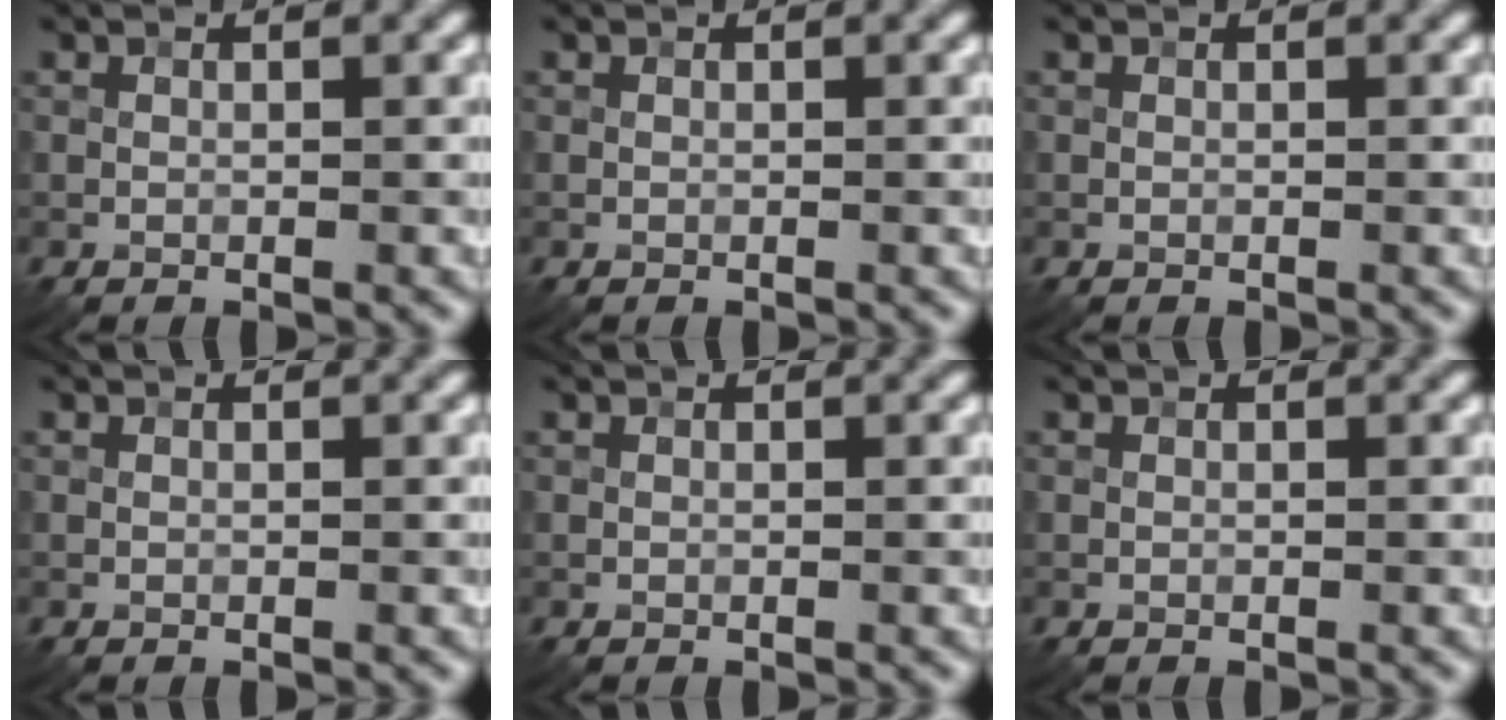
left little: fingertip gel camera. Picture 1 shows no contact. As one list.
[{"total": 0.0}, {"total": 0.0}, {"total": 0.0}, {"total": 0.0}, {"total": 0.0}]